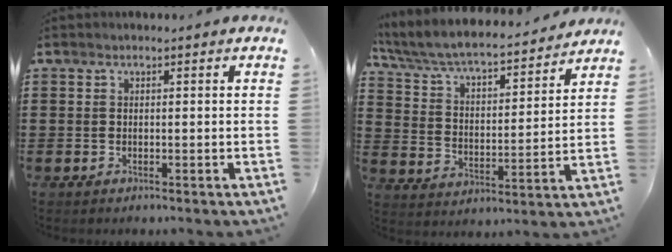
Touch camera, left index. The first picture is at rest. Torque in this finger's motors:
{"motor_torque": [0.50, -1.63, 0.09, 0.07]}